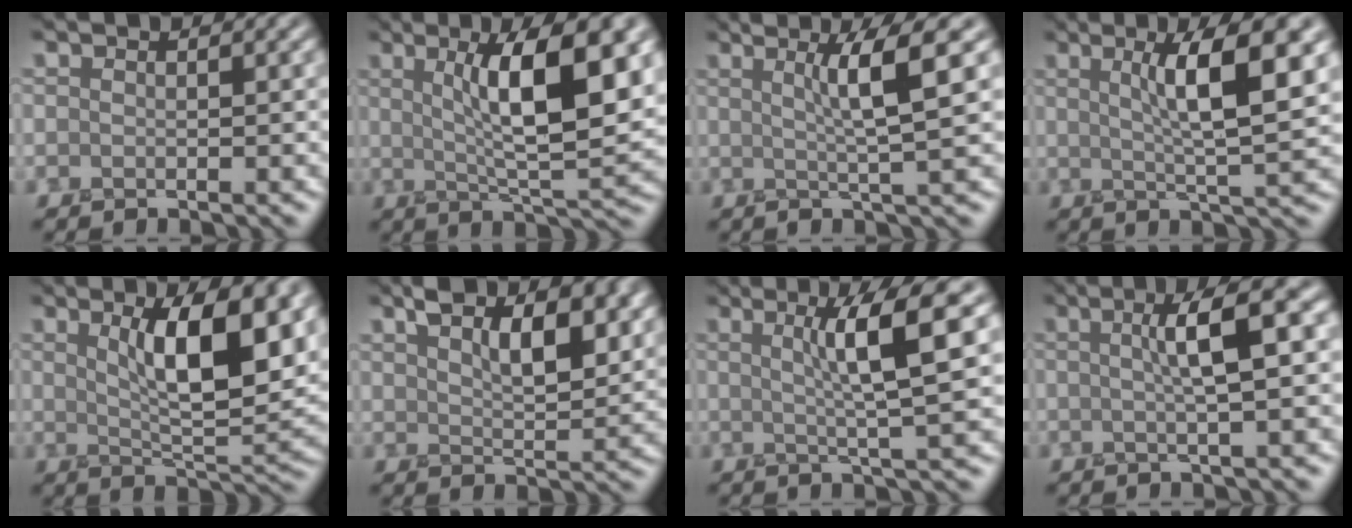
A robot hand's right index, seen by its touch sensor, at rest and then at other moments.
{"total": 9.4, "force": [2.7, 2.2, 8.7], "torque": [-0.120, -0.002, 0.048]}
{"total": 4.8, "force": [1.7, 0.4, 4.5], "torque": [-0.065, 0.010, 0.025]}
{"total": 7.1, "force": [2.3, 1.2, 6.7], "torque": [-0.089, 0.010, 0.034]}
{"total": 8.5, "force": [3.0, 2.3, 7.7], "torque": [-0.112, -0.005, 0.053]}
{"total": 5.8, "force": [3.2, 2.1, 4.3], "torque": [-0.074, 0.000, 0.057]}
{"total": 6.0, "force": [1.8, 0.5, 5.6], "torque": [-0.085, 0.010, 0.032]}
{"total": 5.0, "force": [1.0, 0.8, 4.9], "torque": [-0.069, 0.017, 0.011]}